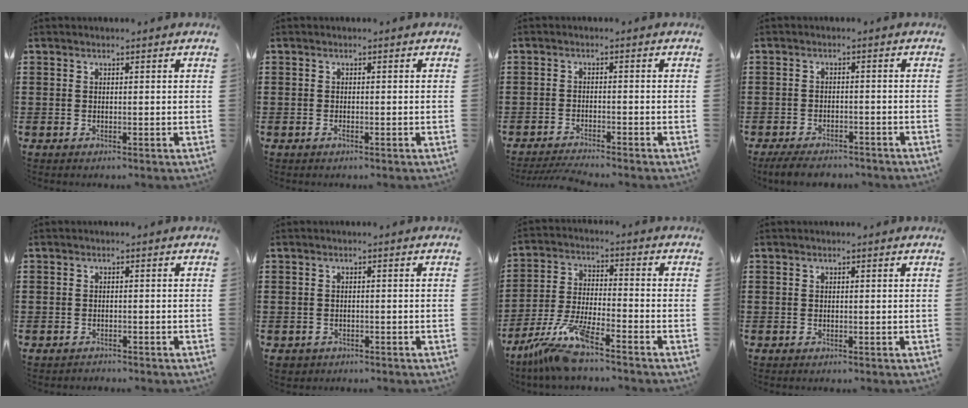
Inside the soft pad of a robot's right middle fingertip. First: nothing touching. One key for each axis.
{"total": 0.6, "fx": -0.5, "fy": 0.2, "fz": 0.4, "tx": -0.008, "ty": -0.003, "tz": -0.008}
{"total": 2.6, "fx": -2.6, "fy": -0.1, "fz": 0.6, "tx": -0.012, "ty": -0.001, "tz": -0.052}
{"total": 3.2, "fx": -3.0, "fy": 0.8, "fz": 0.9, "tx": -0.023, "ty": 0.000, "tz": -0.062}
{"total": 0.9, "fx": -0.8, "fy": 0.3, "fz": -0.1, "tx": 0.000, "ty": 0.003, "tz": -0.019}
{"total": 0.7, "fx": -0.6, "fy": 0.4, "fz": 0.0, "tx": -0.003, "ty": 0.001, "tz": -0.013}
{"total": 8.8, "fx": -7.2, "fy": 0.4, "fz": 4.9, "tx": -0.114, "ty": -0.012, "tz": -0.144}
{"total": 0.0}